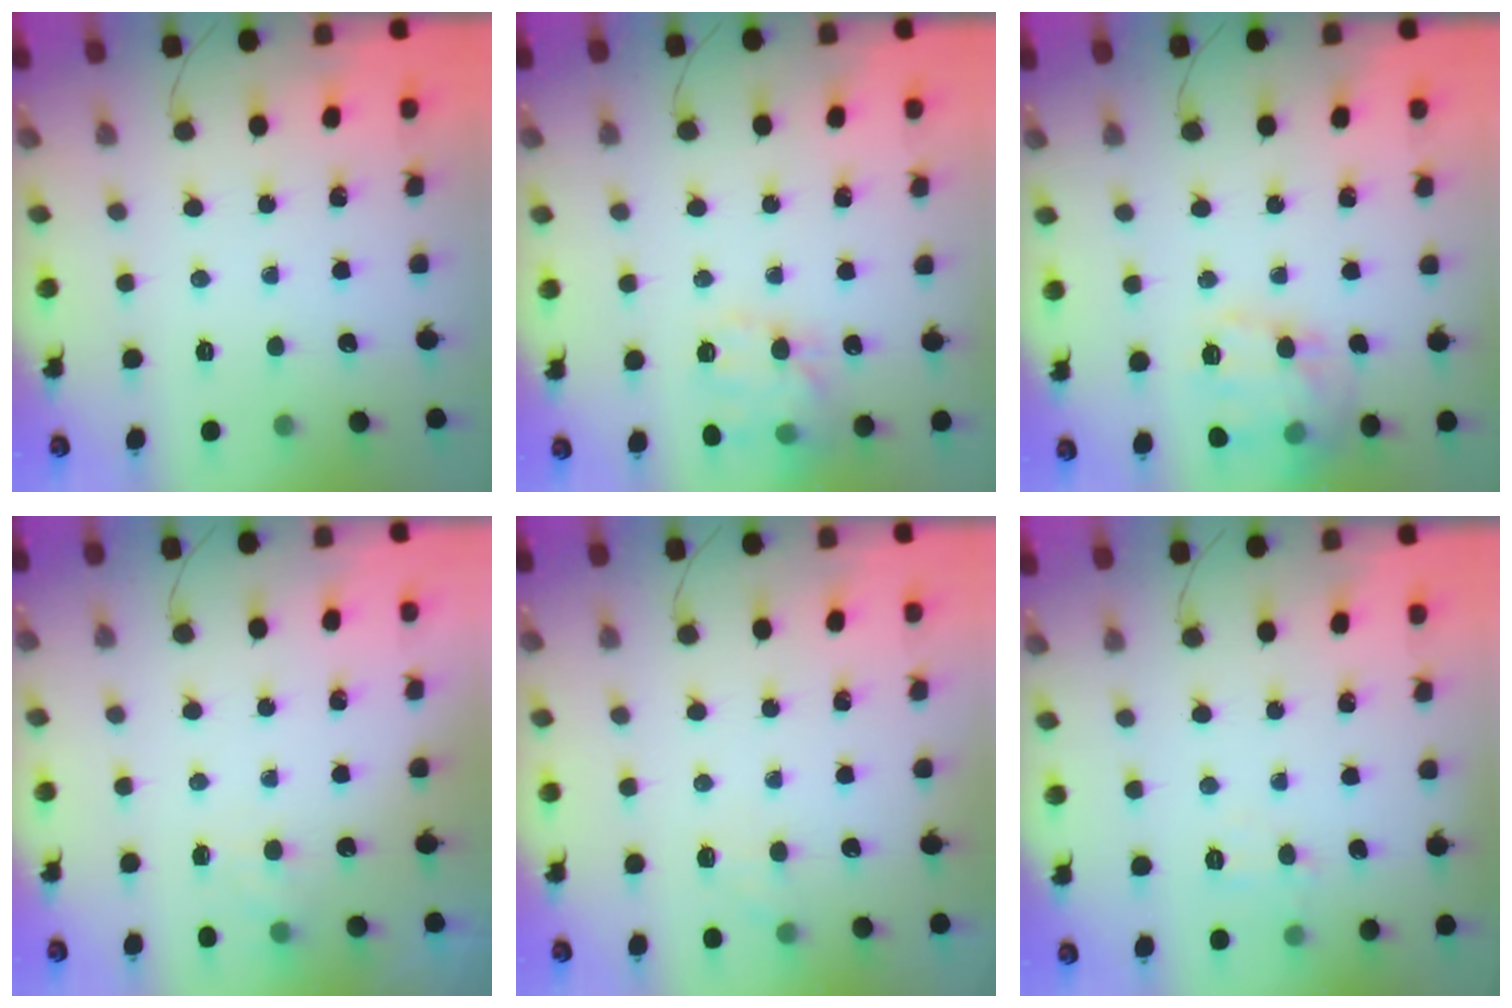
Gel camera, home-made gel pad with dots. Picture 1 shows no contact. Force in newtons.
{"total": 15.0, "press": 14.9, "slide": 2.2}
{"total": 16.0, "press": 16.0, "slide": 1.1}
{"total": 5.6, "press": 5.4, "slide": 1.4}
{"total": 6.1, "press": 5.9, "slide": 1.6}
{"total": 5.0, "press": 4.8, "slide": 1.5}